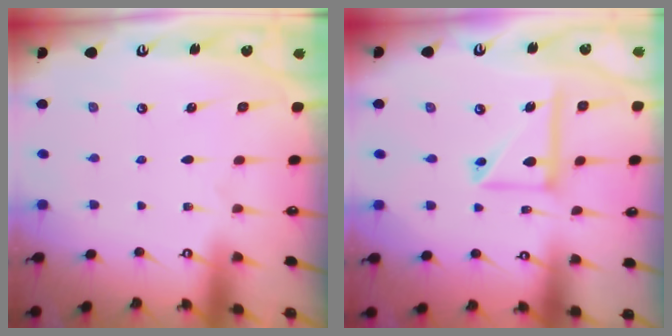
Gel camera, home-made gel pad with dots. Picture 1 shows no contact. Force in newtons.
{"total": 12.5, "press": 12.5, "slide": 1.2}